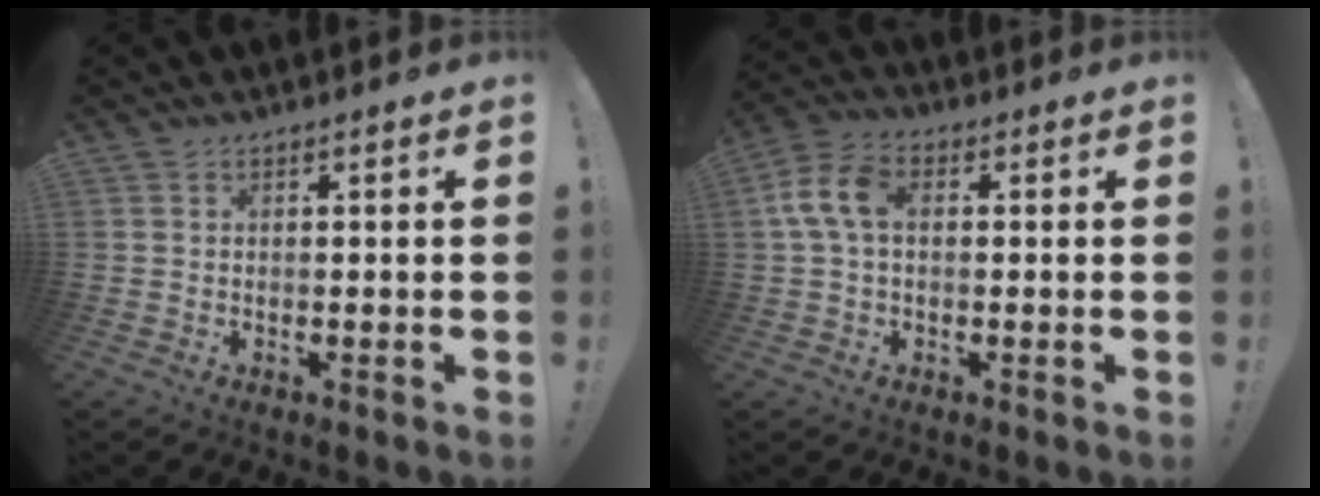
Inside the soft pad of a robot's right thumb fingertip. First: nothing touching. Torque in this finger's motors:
{"motor_torque": [0.06, 0.05, 0.14, 0.06, 0.01]}